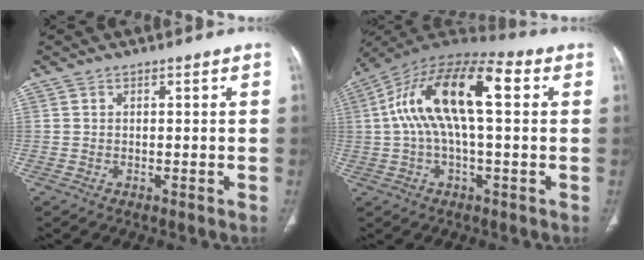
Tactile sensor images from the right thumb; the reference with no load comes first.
{"total": 18.3, "force": [3.1, 7.3, 16.5], "torque": [-0.307, 0.045, 0.044]}